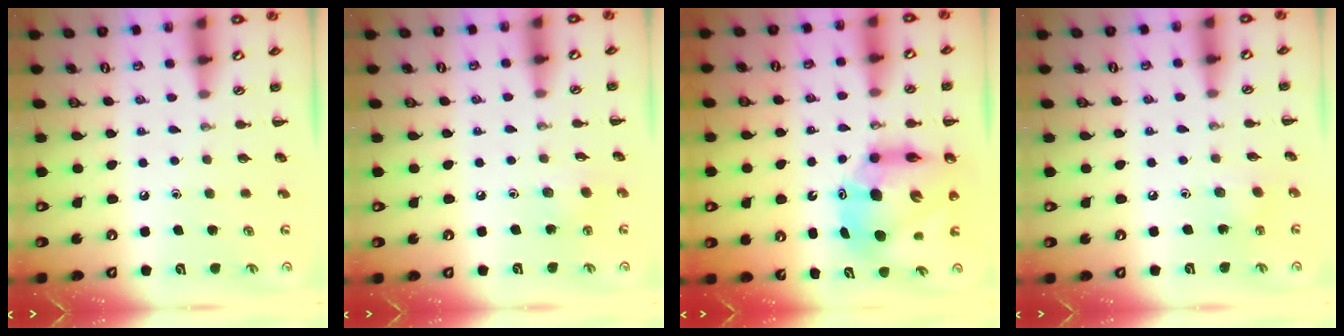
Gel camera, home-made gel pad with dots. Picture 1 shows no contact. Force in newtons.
{"total": 2.6, "press": 2.5, "slide": 0.9}
{"total": 13.1, "press": 12.6, "slide": 3.8}
{"total": 2.5, "press": 2.4, "slide": 0.7}